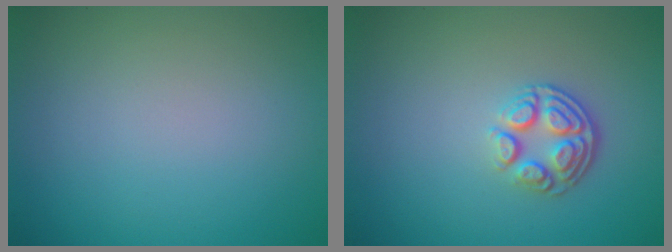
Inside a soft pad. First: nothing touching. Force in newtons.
{"total": 3.6, "press": 2.6, "slide": 2.4}